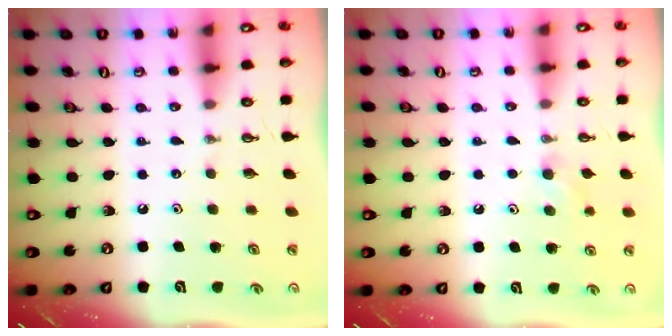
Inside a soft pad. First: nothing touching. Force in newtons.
{"total": 5.1, "press": 5.1, "slide": 0.7}